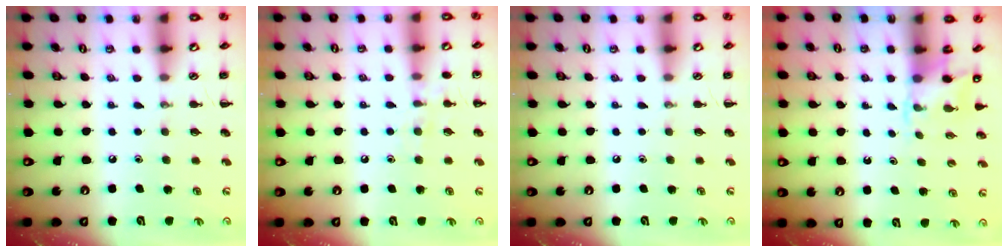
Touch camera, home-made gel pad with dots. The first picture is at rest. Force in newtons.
{"total": 6.5, "press": 6.4, "slide": 1.3}
{"total": 0.0}
{"total": 2.5, "press": 2.3, "slide": 1.0}